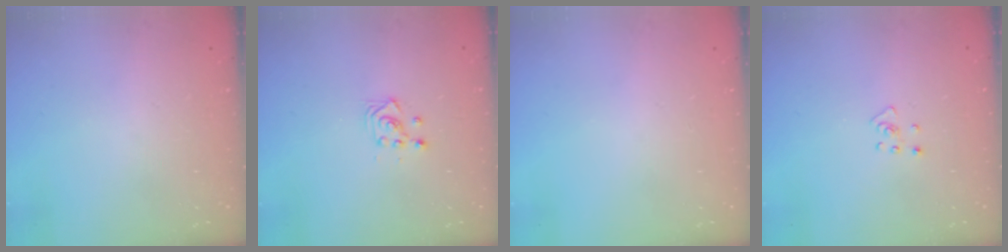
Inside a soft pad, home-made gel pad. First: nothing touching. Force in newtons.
{"total": 3.0, "press": 3.0, "slide": 0.5}
{"total": 0.0}
{"total": 3.6, "press": 3.6, "slide": 0.2}